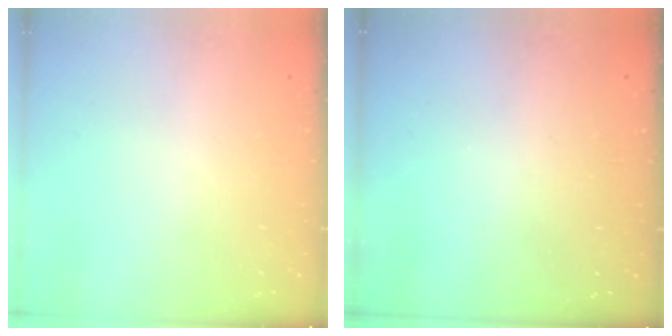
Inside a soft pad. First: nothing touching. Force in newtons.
{"total": 3.2, "press": 3.2, "slide": 0.1}